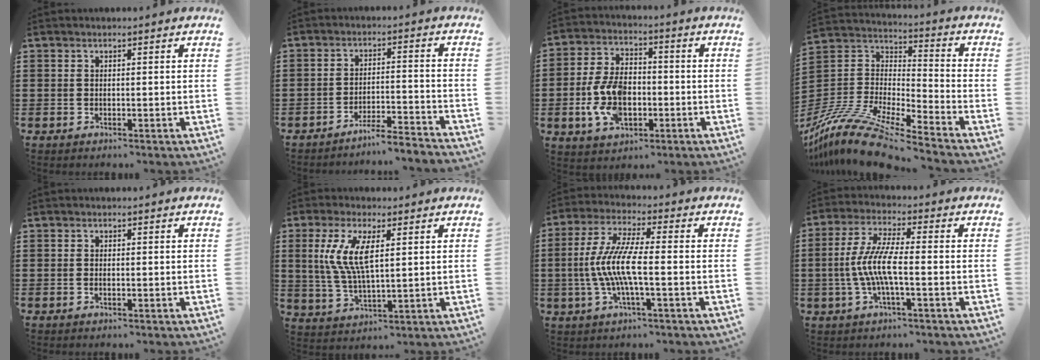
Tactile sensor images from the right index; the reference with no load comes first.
{"total": 4.5, "force": [-4.3, -0.5, 1.2], "torque": [-0.023, -0.006, -0.087]}
{"total": 9.7, "force": [-2.0, 5.9, 7.4], "torque": [-0.179, 0.004, -0.042]}
{"total": 13.3, "force": [-11.4, 1.6, 6.8], "torque": [-0.150, 0.018, -0.228]}
{"total": 0.5, "force": [-0.3, 0.2, 0.4], "torque": [-0.008, -0.003, -0.004]}
{"total": 8.1, "force": [2.1, 2.9, 7.3], "torque": [-0.169, 0.001, 0.030]}
{"total": 8.9, "force": [-1.8, 1.7, 8.5], "torque": [-0.195, -0.016, -0.044]}
{"total": 7.5, "force": [-1.7, 1.3, 7.2], "torque": [-0.166, -0.014, -0.043]}